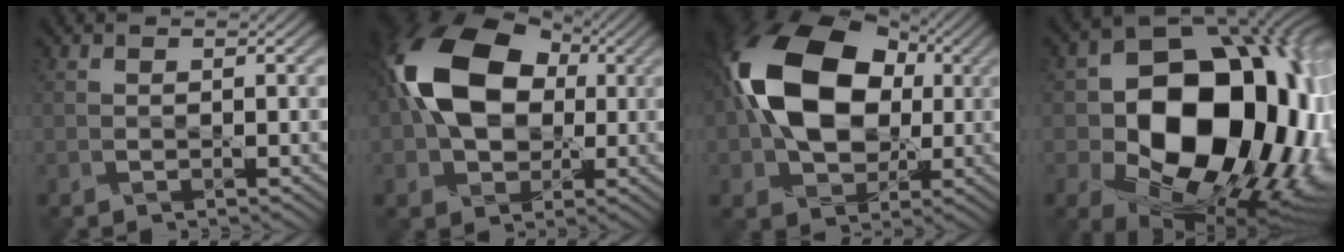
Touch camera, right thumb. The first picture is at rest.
{"total": 15.0, "force": [1.8, 10.4, 10.7], "torque": [-0.226, 0.023, 0.023]}
{"total": 16.9, "force": [1.8, 11.5, 12.3], "torque": [-0.245, 0.025, 0.023]}
{"total": 20.3, "force": [-1.0, 14.7, 13.9], "torque": [-0.215, -0.040, 0.018]}